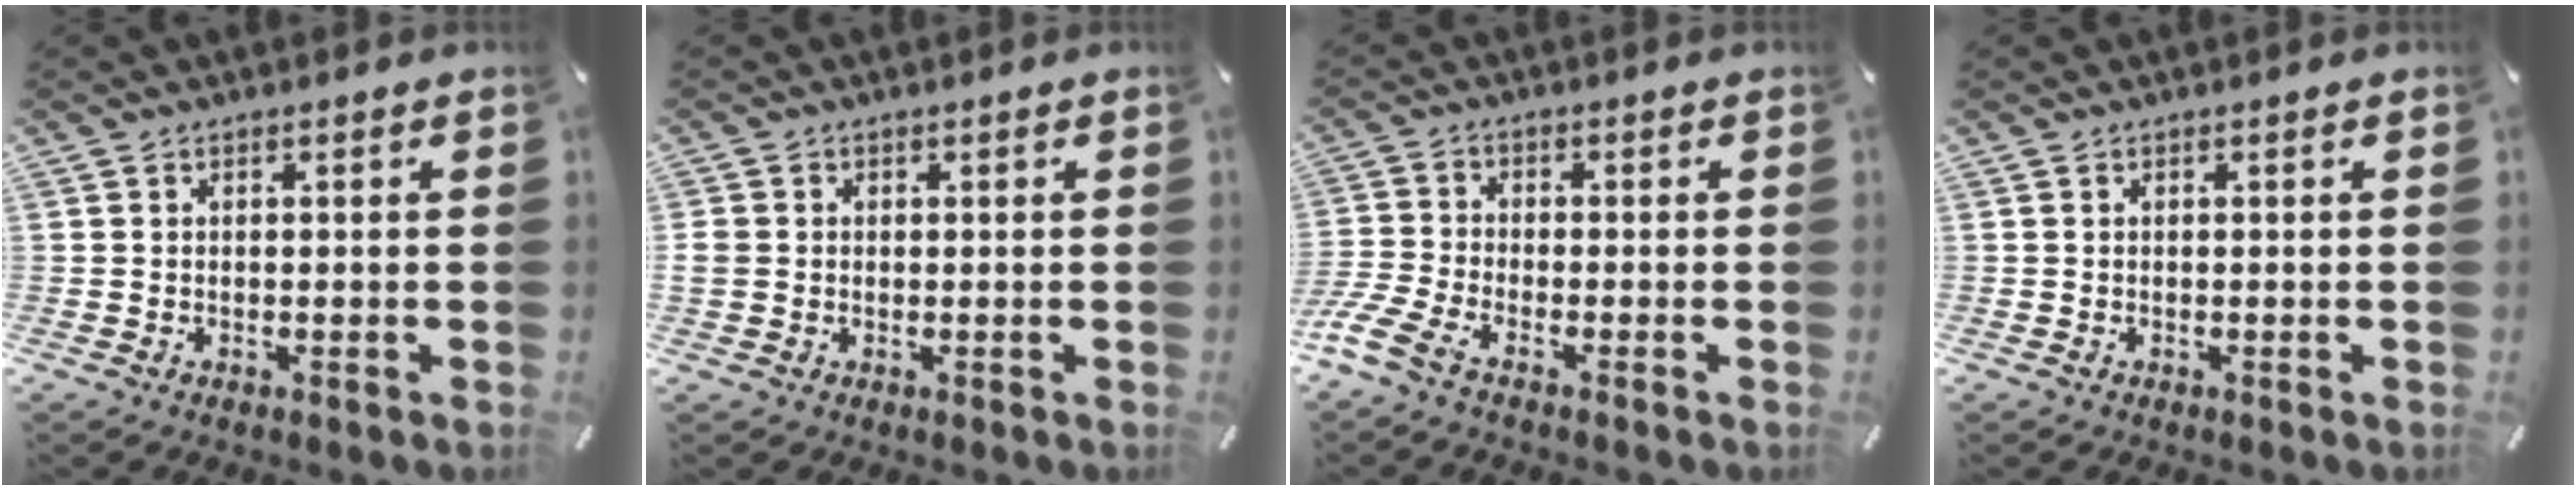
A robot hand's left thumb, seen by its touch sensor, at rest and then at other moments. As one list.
[{"total": 1.7, "force": [0.0, 1.6, 0.5], "torque": [-0.009, 0.005, -0.001]}, {"total": 6.0, "force": [-3.9, 2.3, 3.9], "torque": [-0.109, -0.006, -0.080]}, {"total": 0.0}]